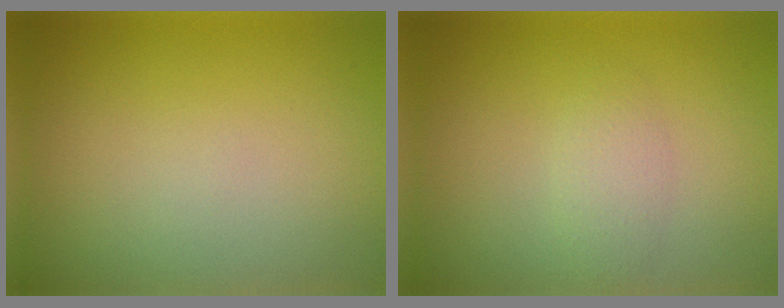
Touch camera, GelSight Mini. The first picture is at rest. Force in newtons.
{"total": 1.6, "press": 1.6, "slide": 0.2}